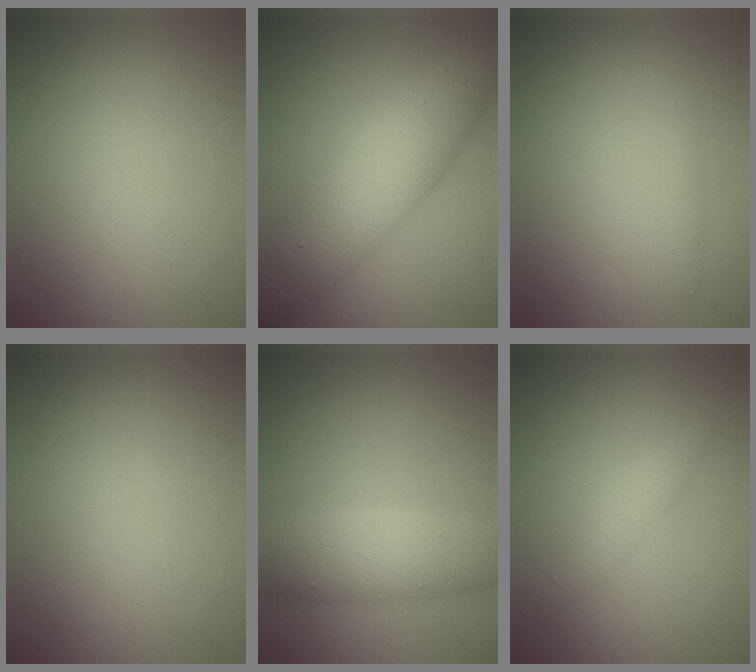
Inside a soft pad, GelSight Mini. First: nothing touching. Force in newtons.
{"total": 8.1, "press": 8.1, "slide": 0.1}
{"total": 0.5, "press": 0.5, "slide": 0.0}
{"total": 0.0}
{"total": 5.8, "press": 5.8, "slide": 0.3}
{"total": 1.7, "press": 1.7, "slide": 0.0}